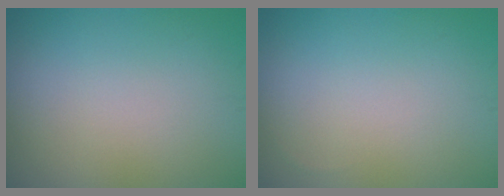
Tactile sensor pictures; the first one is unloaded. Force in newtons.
{"total": 0.0}